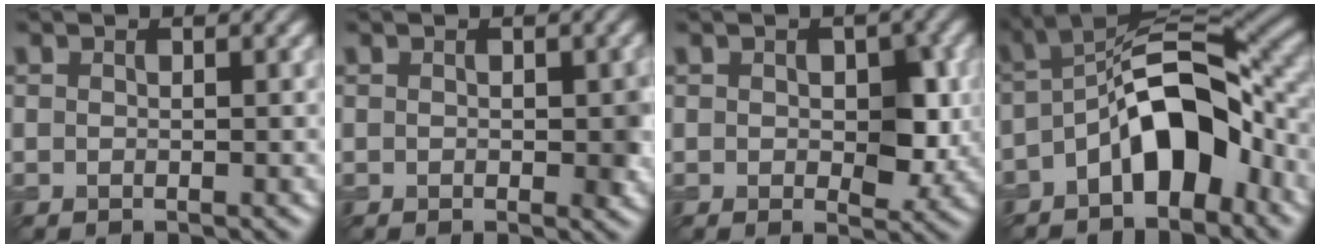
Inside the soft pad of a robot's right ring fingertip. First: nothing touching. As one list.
[{"total": 1.9, "force": [0.0, 0.9, 1.7], "torque": [-0.017, -0.002, 0.001]}, {"total": 4.1, "force": [0.1, 2.3, 3.4], "torque": [-0.051, -0.005, 0.007]}, {"total": 9.0, "force": [-3.1, 4.0, 7.5], "torque": [-0.118, 0.023, -0.064]}]